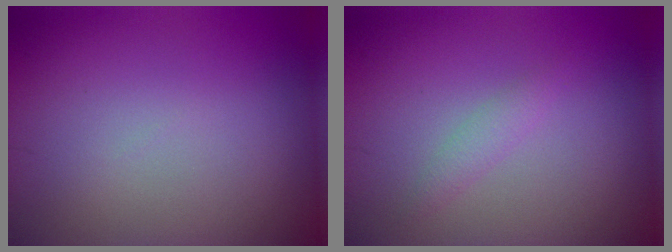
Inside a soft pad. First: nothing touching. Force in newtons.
{"total": 1.2, "press": 1.2, "slide": 0.1}